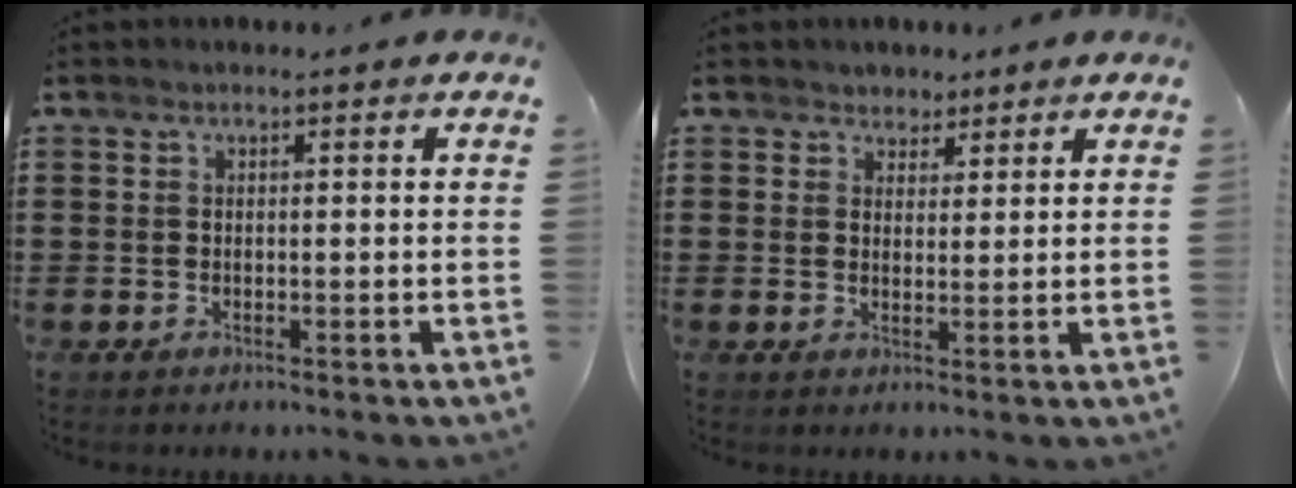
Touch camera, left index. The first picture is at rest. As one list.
[{"total": 2.5, "force": [1.9, 1.7, -0.1], "torque": [-0.010, 0.010, 0.034]}]